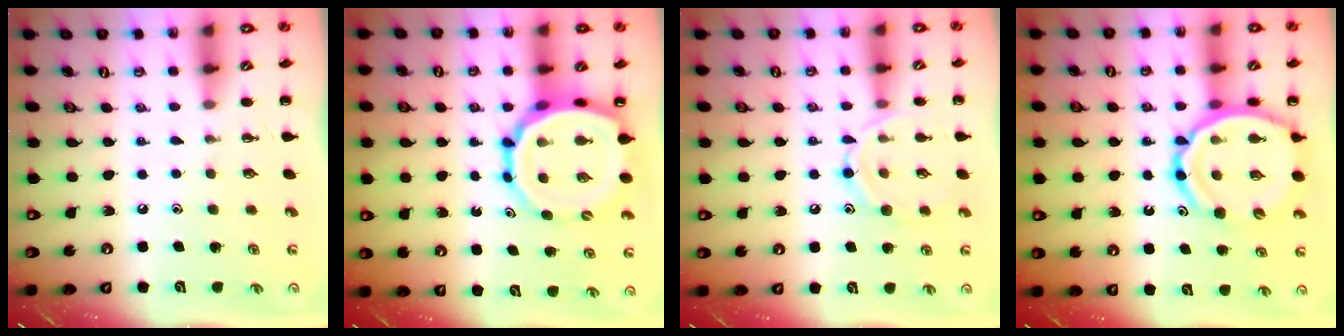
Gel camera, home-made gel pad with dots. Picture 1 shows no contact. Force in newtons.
{"total": 13.2, "press": 12.8, "slide": 3.5}
{"total": 10.3, "press": 10.3, "slide": 0.9}
{"total": 16.2, "press": 15.9, "slide": 3.5}